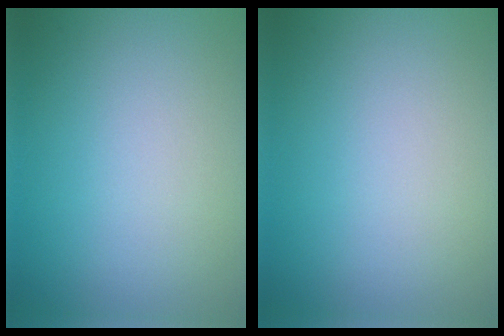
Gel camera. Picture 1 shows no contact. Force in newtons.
{"total": 0.0}